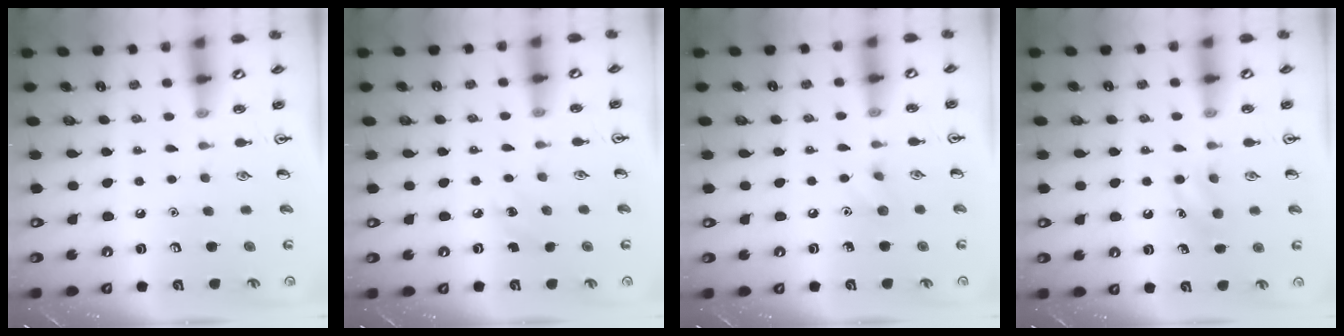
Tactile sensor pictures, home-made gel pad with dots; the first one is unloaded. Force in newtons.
{"total": 5.1, "press": 4.9, "slide": 1.5}
{"total": 5.1, "press": 4.8, "slide": 1.7}
{"total": 6.9, "press": 6.8, "slide": 1.6}